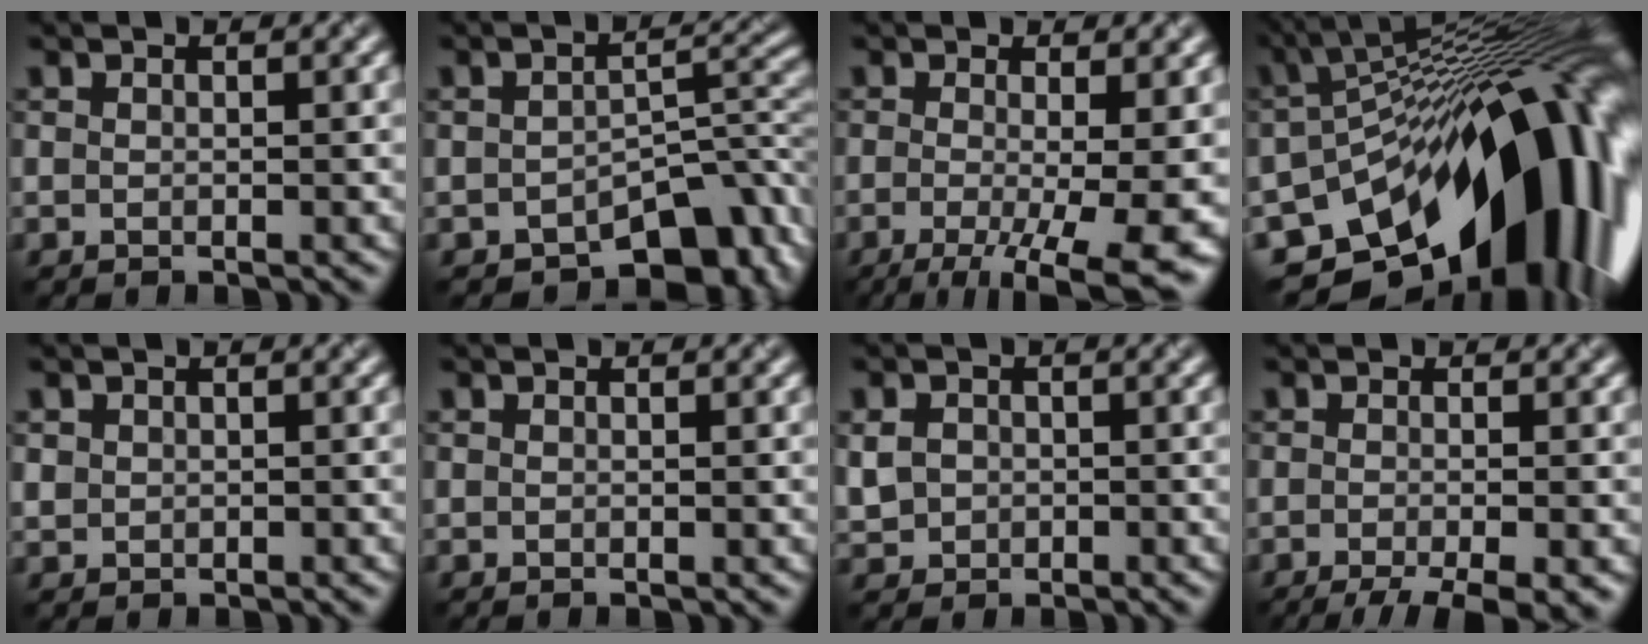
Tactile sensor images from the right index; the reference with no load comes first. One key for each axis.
{"total": 7.0, "fx": -4.6, "fy": 3.2, "fz": 4.1, "tx": -0.034, "ty": -0.001, "tz": -0.070}
{"total": 9.7, "fx": -2.8, "fy": 3.0, "fz": 8.8, "tx": -0.130, "ty": -0.020, "tz": -0.032}
{"total": 19.8, "fx": -8.3, "fy": 10.4, "fz": 14.7, "tx": -0.214, "ty": -0.010, "tz": -0.134}
{"total": 0.9, "fx": 0.1, "fy": 0.9, "fz": 0.1, "tx": 0.005, "ty": -0.005, "tz": 0.003}
{"total": 0.0}
{"total": 2.3, "fx": -0.1, "fy": 2.1, "fz": 0.9, "tx": -0.019, "ty": -0.002, "tz": -0.004}
{"total": 5.7, "fx": -3.5, "fy": 1.3, "fz": 4.3, "tx": -0.057, "ty": -0.010, "tz": -0.054}